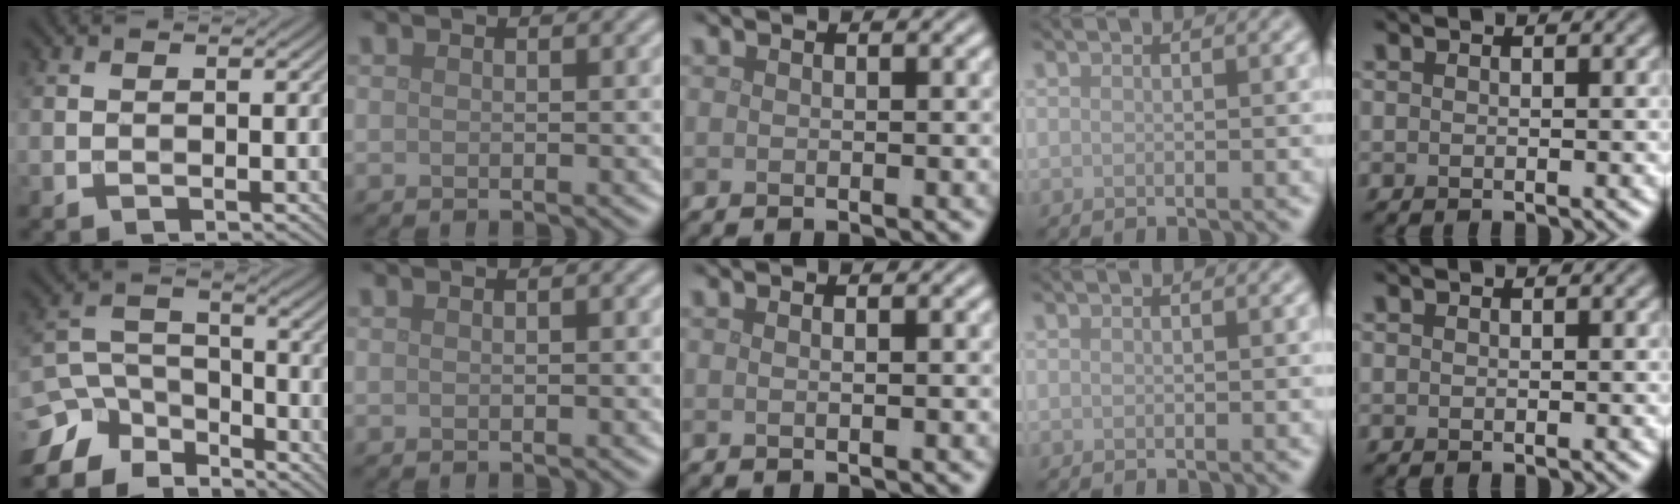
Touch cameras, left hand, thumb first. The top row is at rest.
{"thumb": {"total": 10.8, "force": [-8.4, 5.9, 3.4], "torque": [-0.094, -0.003, -0.151]}, "index": {"total": 1.4, "force": [0.3, 0.6, 1.2], "torque": [-0.008, -0.001, -0.002]}, "middle": {"total": 0.5, "force": [0.1, 0.2, 0.5], "torque": [-0.007, 0.000, -0.002]}}